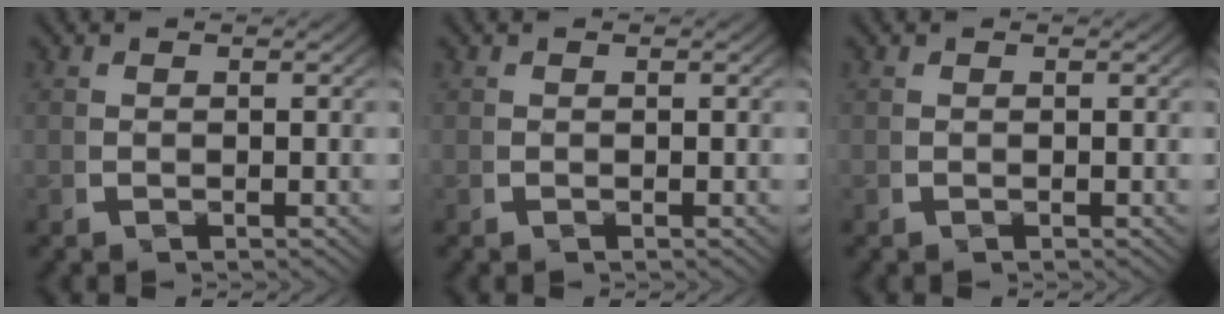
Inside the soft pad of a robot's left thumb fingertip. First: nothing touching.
{"total": 0.0}
{"total": 0.0}